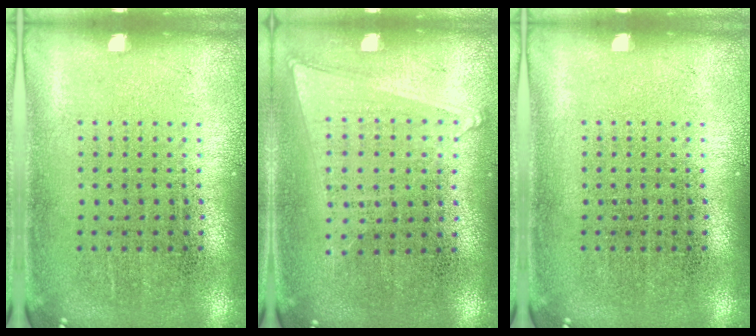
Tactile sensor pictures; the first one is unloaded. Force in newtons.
{"total": 1.0, "press": 0.9, "slide": 0.5}
{"total": 0.0}